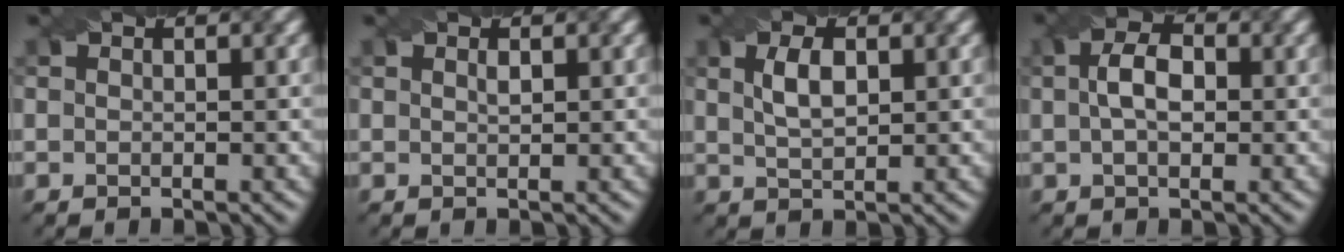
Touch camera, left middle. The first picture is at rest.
{"total": 0.5, "force": [0.2, 0.2, 0.4], "torque": [-0.010, 0.000, 0.007]}
{"total": 2.9, "force": [0.9, 1.3, 2.4], "torque": [-0.052, 0.003, 0.021]}
{"total": 3.7, "force": [0.4, 2.1, 3.0], "torque": [-0.057, 0.007, 0.002]}